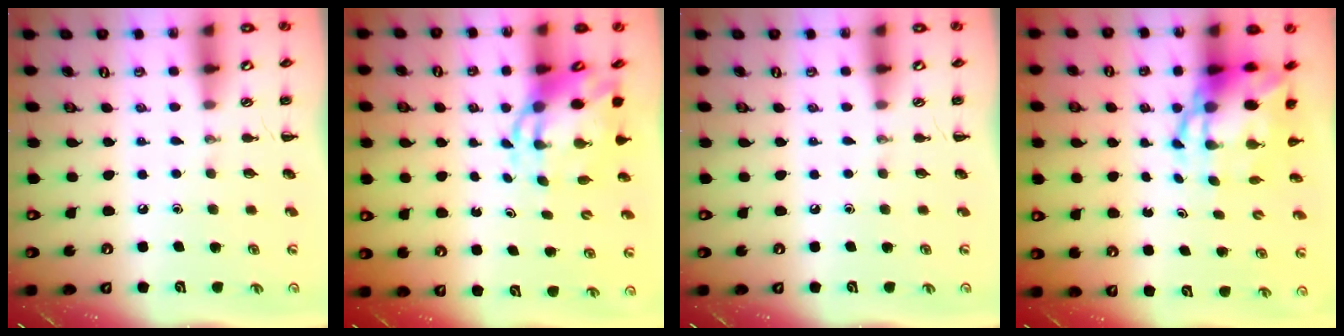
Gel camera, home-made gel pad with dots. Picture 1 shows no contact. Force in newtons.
{"total": 5.8, "press": 5.5, "slide": 1.6}
{"total": 0.0}
{"total": 8.9, "press": 8.6, "slide": 2.3}